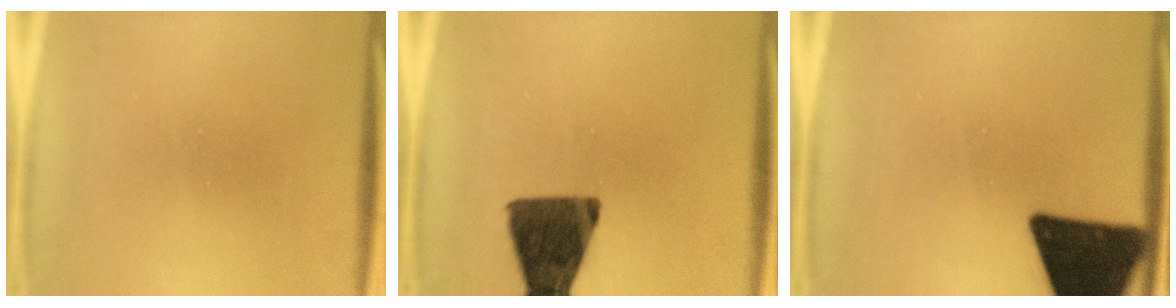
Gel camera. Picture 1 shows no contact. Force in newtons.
{"total": 13.7}
{"total": 17.3}